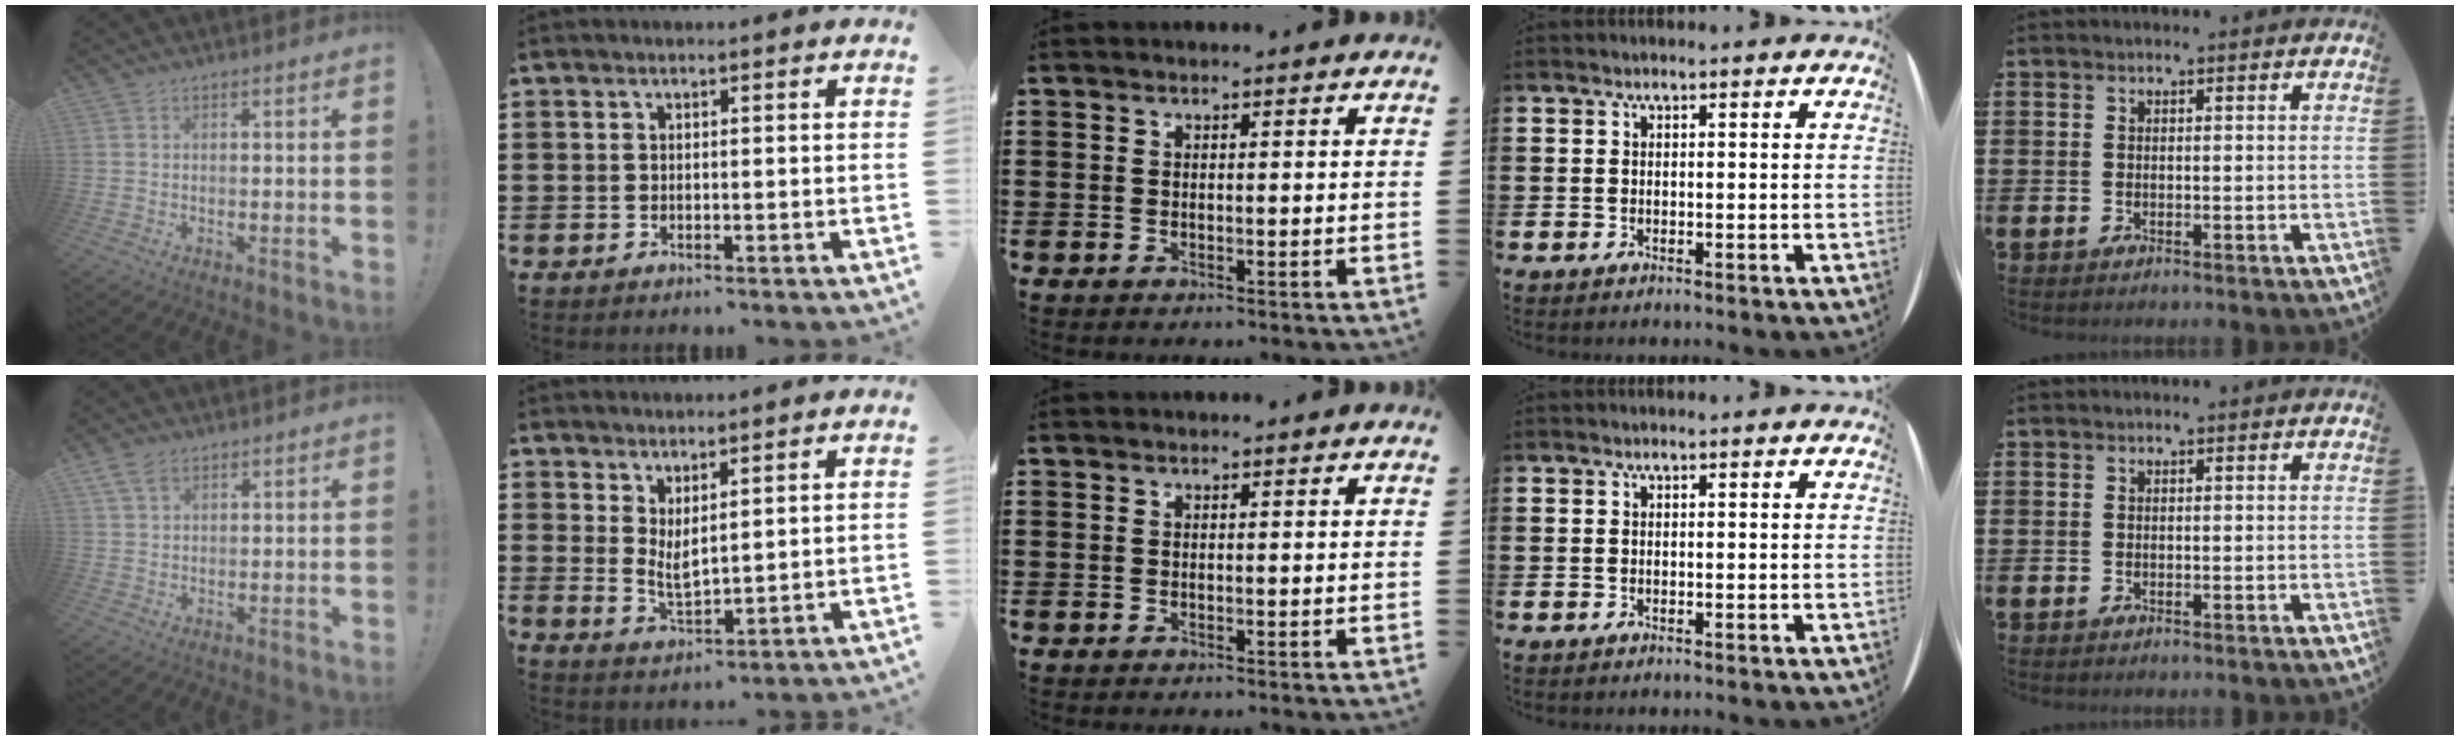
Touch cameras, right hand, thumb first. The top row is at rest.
{"thumb": {"total": 4.5, "force": [2.8, 2.4, 2.5], "torque": [-0.050, -0.008, 0.055]}, "index": {"total": 2.9, "force": [1.7, 0.9, 2.2], "torque": [-0.046, -0.004, 0.033]}}